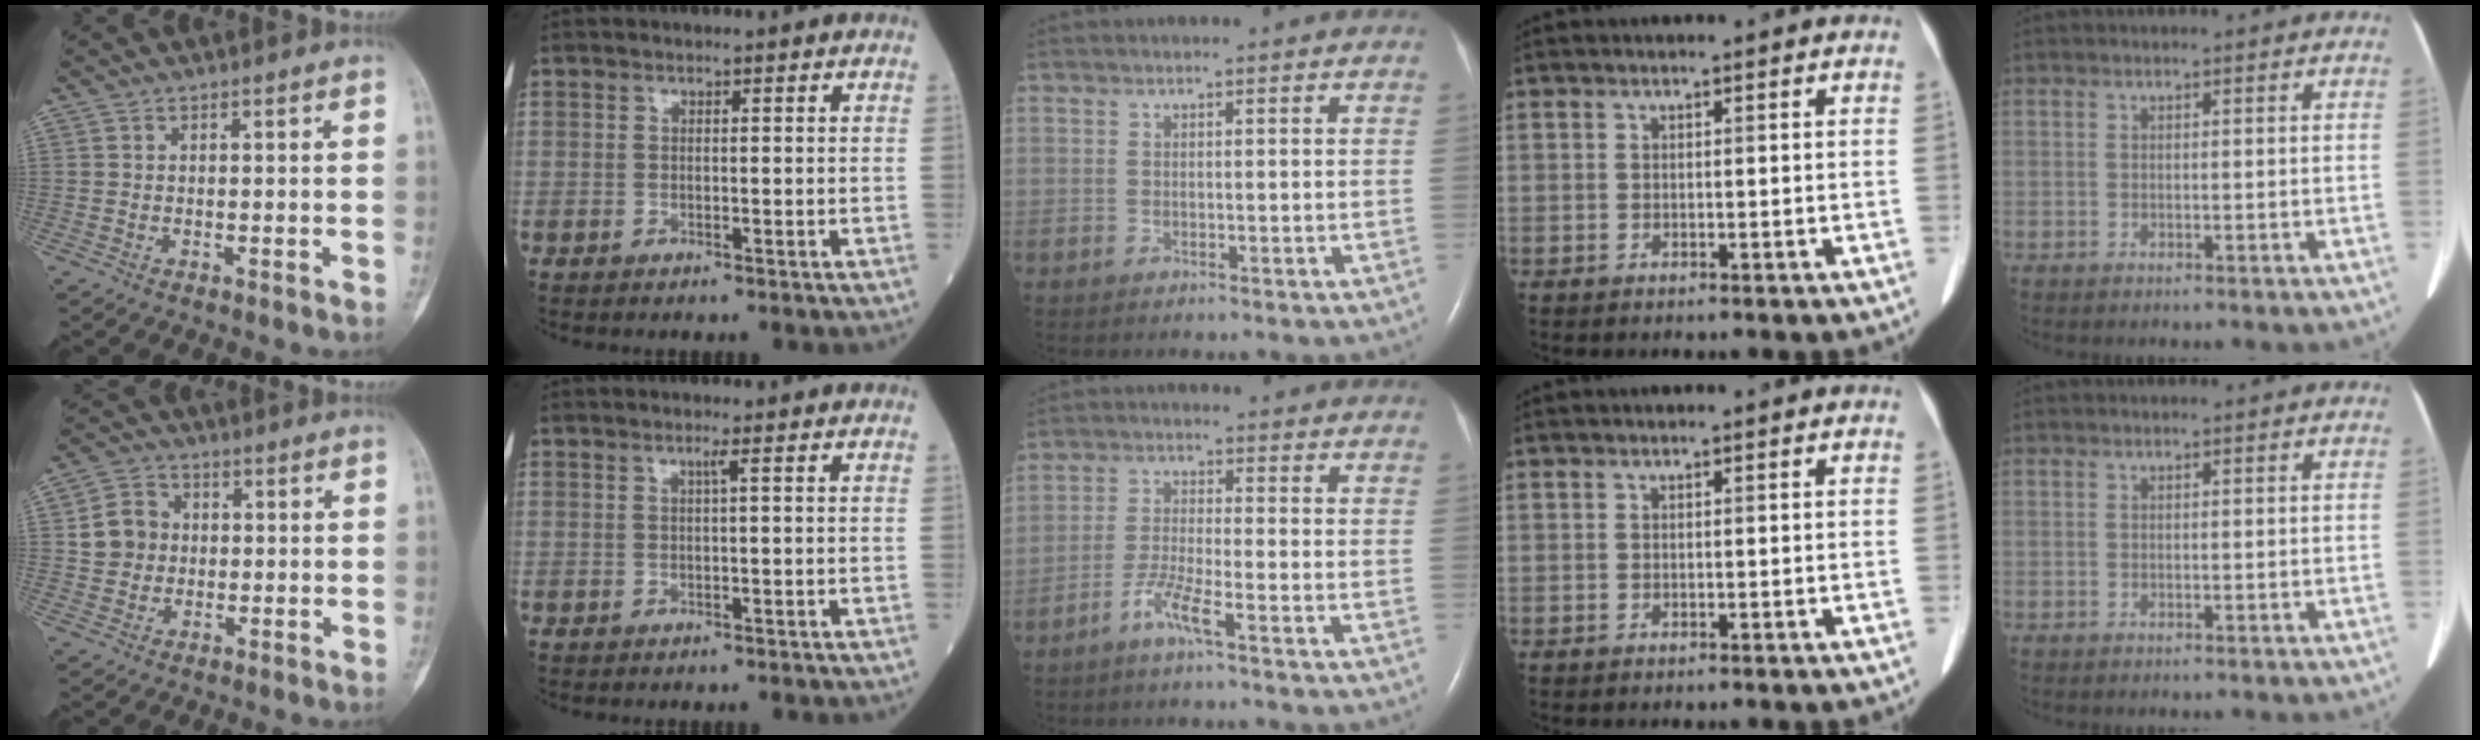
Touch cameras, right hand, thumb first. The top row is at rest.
{"thumb": {"total": 6.5, "force": [0.3, 5.9, 2.7], "torque": [-0.026, 0.010, -0.002]}, "index": {"total": 0.6, "force": [0.2, -0.1, 0.5], "torque": [-0.012, 0.000, 0.005]}, "middle": {"total": 4.6, "force": [-3.0, -0.2, 3.5], "torque": [-0.076, -0.007, -0.064]}}